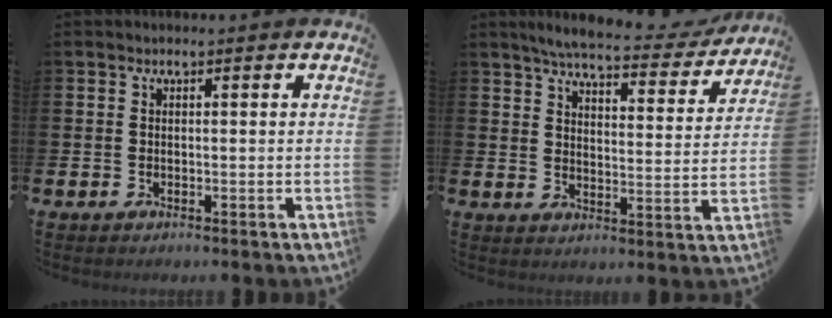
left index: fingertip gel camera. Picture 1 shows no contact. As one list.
[{"total": 6.1, "force": [5.6, 0.8, 2.3], "torque": [-0.050, -0.037, 0.090]}]